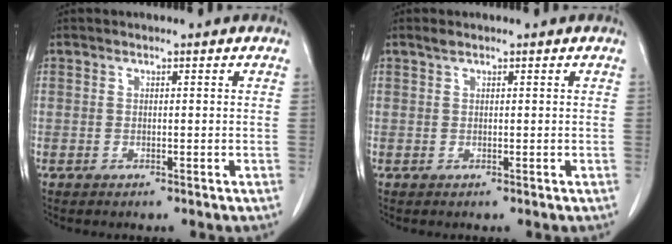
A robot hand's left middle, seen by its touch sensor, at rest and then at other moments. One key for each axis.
{"total": 0.6, "fx": 0.5, "fy": 0.1, "fz": 0.3, "tx": -0.012, "ty": 0.006, "tz": 0.012}